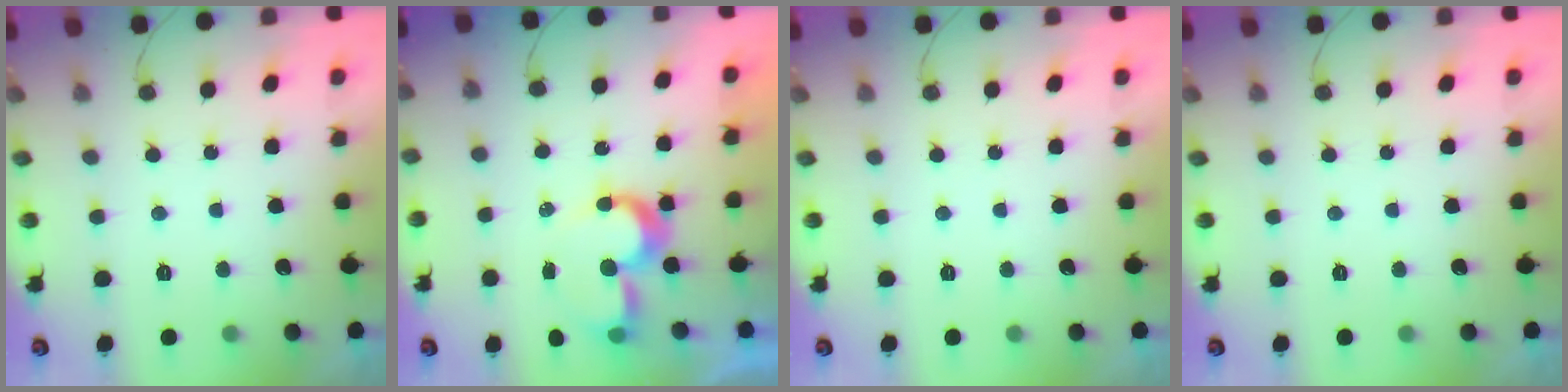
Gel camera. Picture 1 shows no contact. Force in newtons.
{"total": 8.5, "press": 8.5, "slide": 0.2}
{"total": 0.0}
{"total": 0.0}